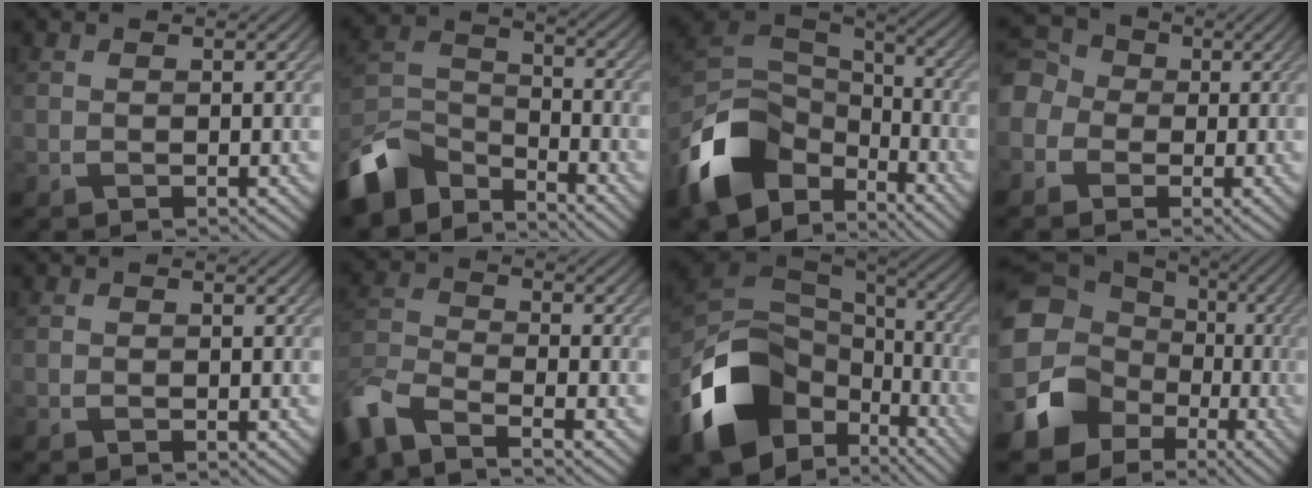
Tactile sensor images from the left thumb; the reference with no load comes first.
{"total": 11.0, "force": [-8.2, 5.2, 5.3], "torque": [-0.126, -0.008, -0.172]}
{"total": 13.8, "force": [-7.0, 8.8, 8.1], "torque": [-0.212, -0.022, -0.133]}
{"total": 6.6, "force": [-1.2, 6.0, 2.6], "torque": [-0.107, 0.008, -0.045]}
{"total": 0.0}
{"total": 7.9, "force": [-6.1, 2.2, 4.4], "torque": [-0.108, -0.015, -0.130]}
{"total": 15.8, "force": [-6.8, 10.7, 9.5], "torque": [-0.222, -0.037, -0.119]}
{"total": 16.1, "force": [-3.2, 13.6, 8.0], "torque": [-0.222, -0.043, -0.059]}